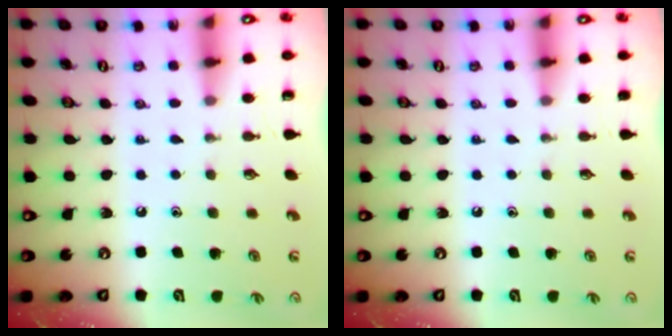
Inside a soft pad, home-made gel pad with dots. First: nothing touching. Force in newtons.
{"total": 0.0}